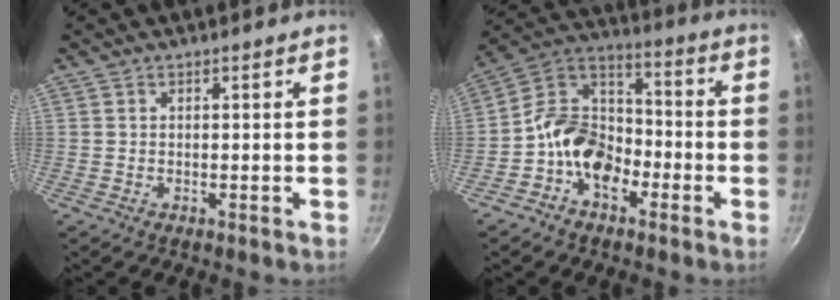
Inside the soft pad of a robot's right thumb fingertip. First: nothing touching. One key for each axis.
{"total": 13.4, "fx": -5.0, "fy": 9.9, "fz": 7.6, "tx": -0.086, "ty": 0.057, "tz": -0.110}